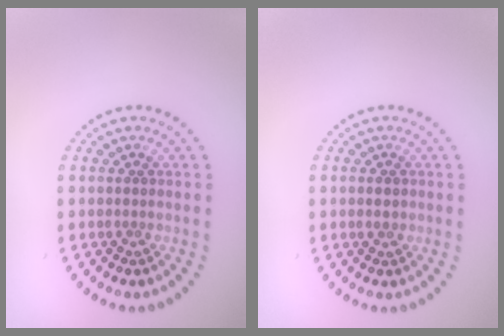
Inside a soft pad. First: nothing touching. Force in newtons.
{"total": 1.3, "press": 1.3, "slide": 0.2}